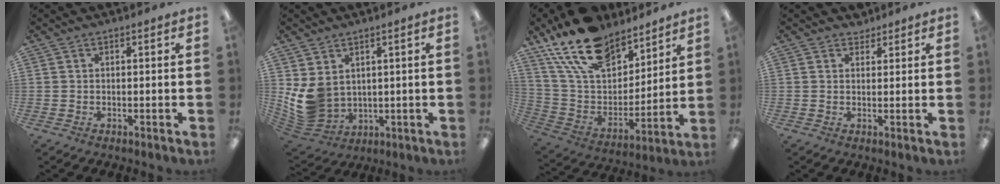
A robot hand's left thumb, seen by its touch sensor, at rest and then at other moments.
{"total": 8.5, "force": [2.0, 6.7, 4.8], "torque": [-0.121, -0.022, 0.043]}
{"total": 20.3, "force": [14.8, 10.4, 9.3], "torque": [-0.186, -0.080, 0.271]}
{"total": 2.2, "force": [1.9, 1.2, 0.2], "torque": [0.002, -0.004, 0.034]}